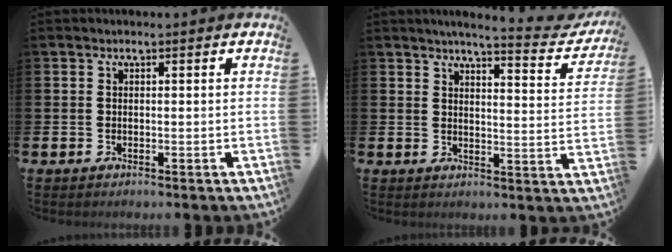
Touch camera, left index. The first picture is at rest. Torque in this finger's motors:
{"motor_torque": [1.00, -1.14, 0.11, 0.04]}